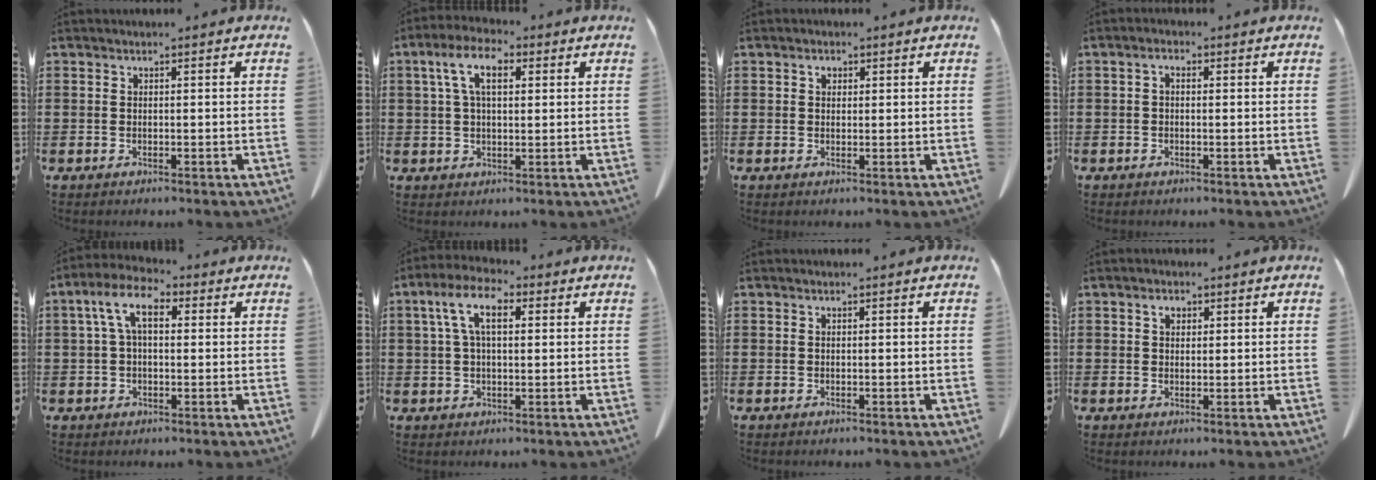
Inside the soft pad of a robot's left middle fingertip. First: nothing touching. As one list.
[{"total": 6.8, "force": [2.6, 3.2, 5.4], "torque": [-0.118, 0.013, 0.045]}, {"total": 1.2, "force": [0.6, 0.8, 0.6], "torque": [-0.008, 0.001, 0.009]}, {"total": 1.6, "force": [-0.5, 0.9, 1.2], "torque": [-0.033, -0.002, -0.012]}, {"total": 7.1, "force": [2.0, 3.6, 5.7], "torque": [-0.126, 0.011, 0.033]}, {"total": 7.1, "force": [2.4, 3.2, 5.9], "torque": [-0.123, 0.013, 0.042]}, {"total": 0.0}, {"total": 1.8, "force": [1.0, 1.1, 1.1], "torque": [-0.018, 0.000, 0.017]}]